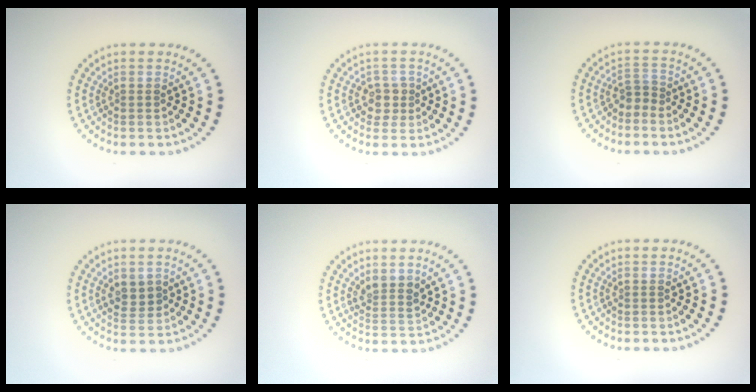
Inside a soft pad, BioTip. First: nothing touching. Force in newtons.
{"total": 2.0, "press": 1.7, "slide": 0.9}
{"total": 1.5, "press": 1.0, "slide": 1.2}
{"total": 1.6, "press": 1.6, "slide": 0.5}
{"total": 2.1, "press": 1.7, "slide": 1.3}
{"total": 0.0}